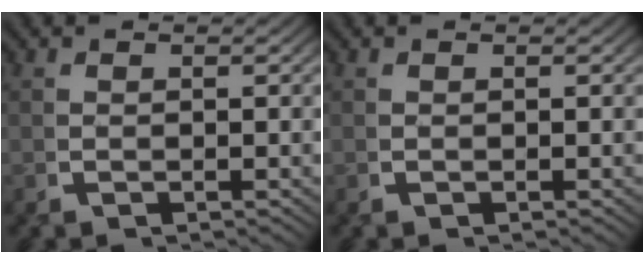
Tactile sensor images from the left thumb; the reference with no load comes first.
{"total": 0.0}